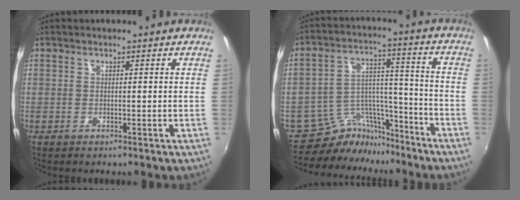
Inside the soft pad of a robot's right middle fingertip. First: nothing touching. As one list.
[{"total": 10.8, "force": [-9.7, 4.8, 0.4], "torque": [-0.006, 0.057, -0.163]}]